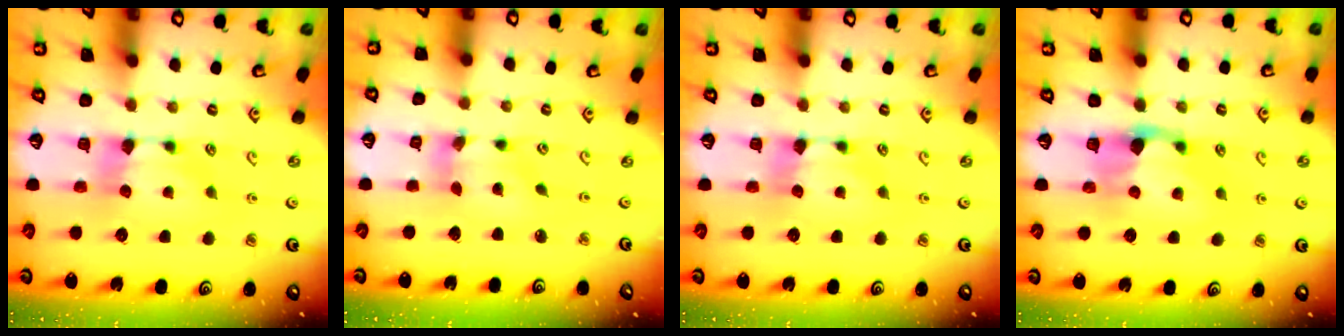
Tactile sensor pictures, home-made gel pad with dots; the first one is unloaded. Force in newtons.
{"total": 5.2, "press": 4.8, "slide": 2.0}
{"total": 0.0}
{"total": 1.9, "press": 1.4, "slide": 1.2}